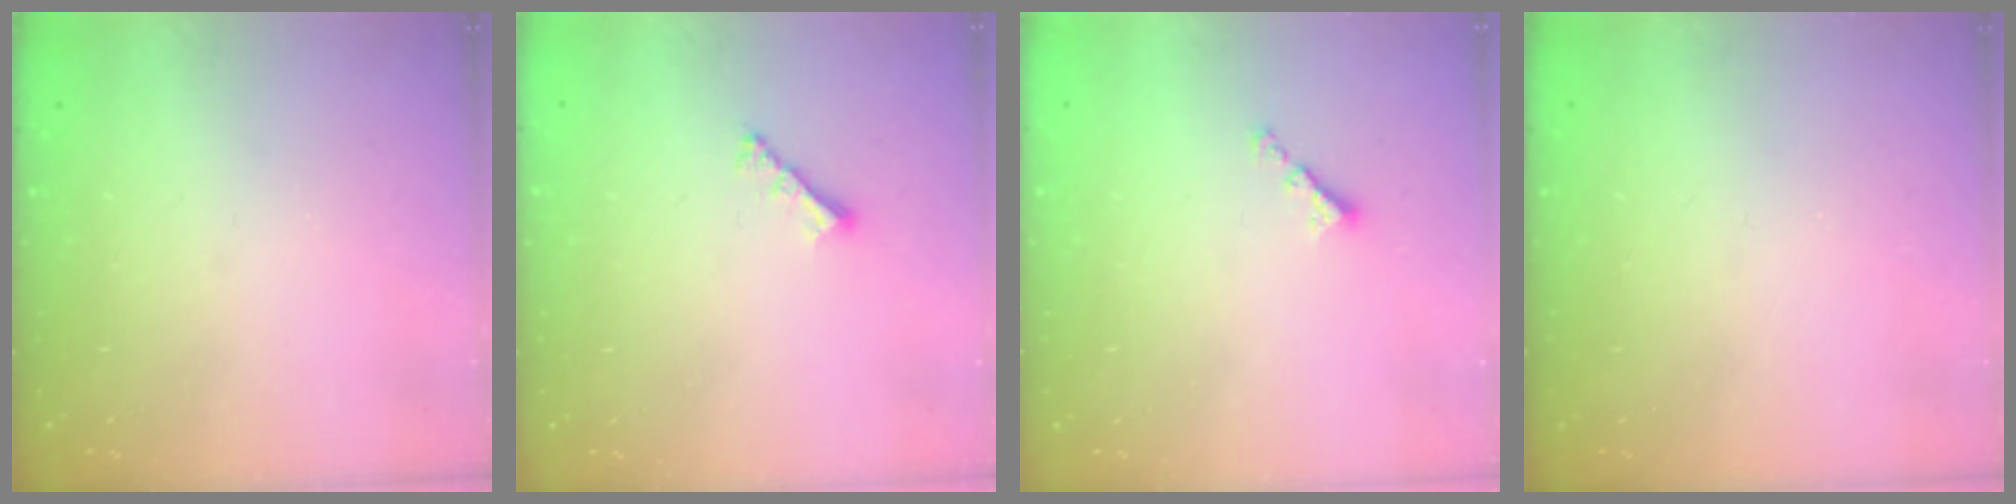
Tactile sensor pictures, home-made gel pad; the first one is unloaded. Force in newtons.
{"total": 3.0, "press": 3.0, "slide": 0.6}
{"total": 2.3, "press": 2.3, "slide": 0.4}
{"total": 0.0}